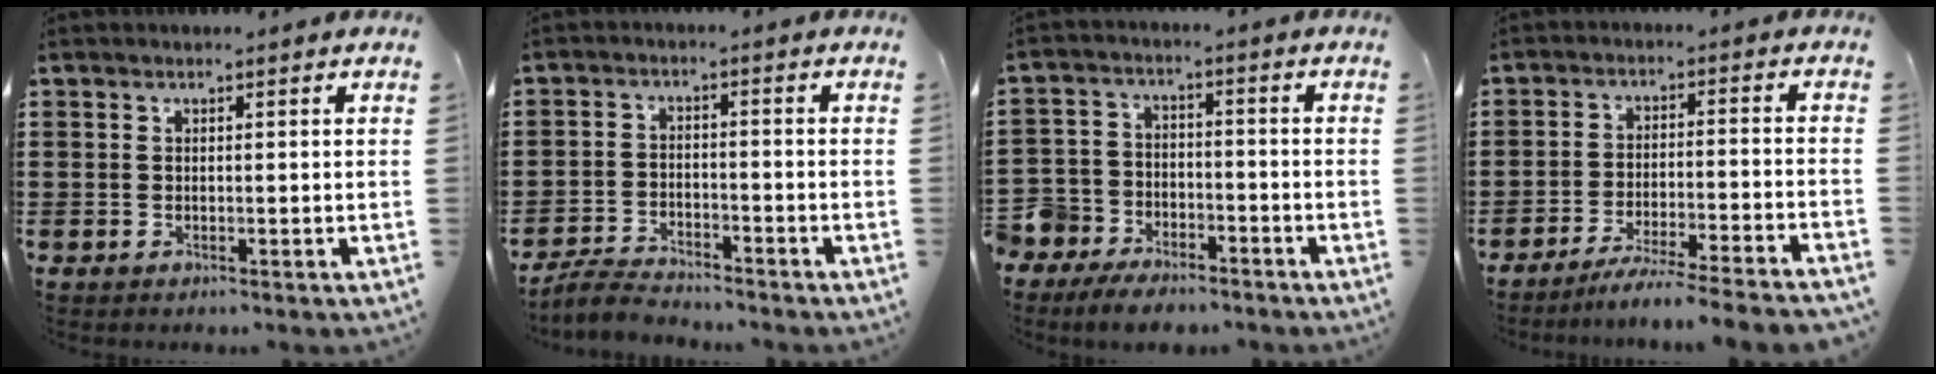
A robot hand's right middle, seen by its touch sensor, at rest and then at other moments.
{"total": 4.0, "force": [-3.8, 0.6, 0.8], "torque": [-0.023, 0.005, -0.082]}
{"total": 6.3, "force": [-5.8, 2.4, 0.3], "torque": [-0.017, 0.020, -0.121]}
{"total": 5.4, "force": [-5.0, -0.8, 1.9], "torque": [-0.034, -0.017, -0.100]}